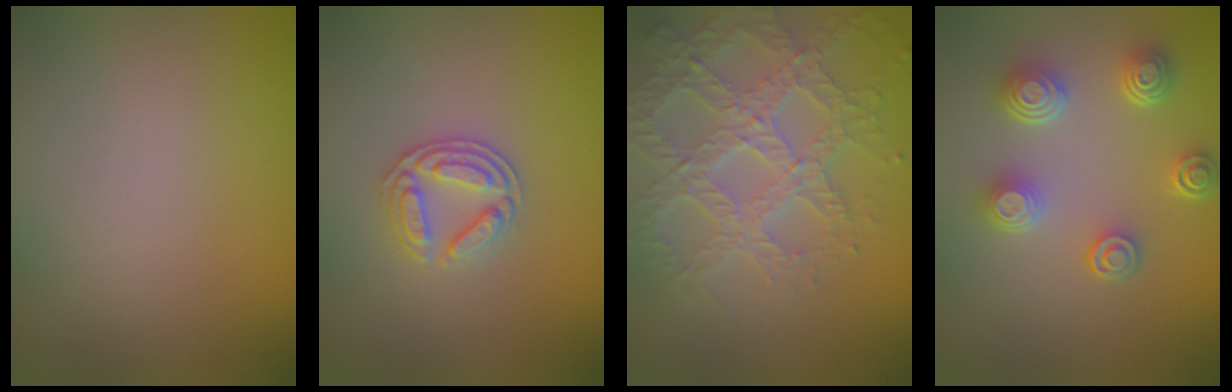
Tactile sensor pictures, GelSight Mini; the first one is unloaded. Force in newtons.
{"total": 2.8, "press": 2.7, "slide": 0.7}
{"total": 6.6, "press": 4.7, "slide": 4.6}
{"total": 4.7, "press": 3.6, "slide": 3.1}